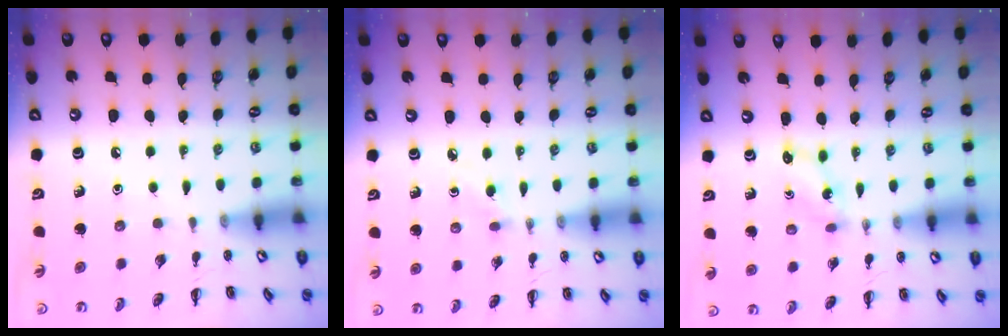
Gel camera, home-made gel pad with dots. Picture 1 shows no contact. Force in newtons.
{"total": 3.2, "press": 2.9, "slide": 1.4}
{"total": 3.0, "press": 2.9, "slide": 0.9}